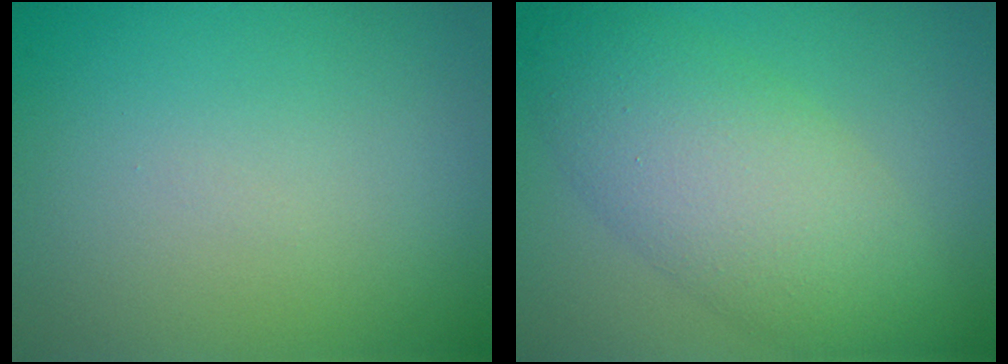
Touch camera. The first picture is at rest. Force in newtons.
{"total": 7.0, "press": 7.0, "slide": 0.5}